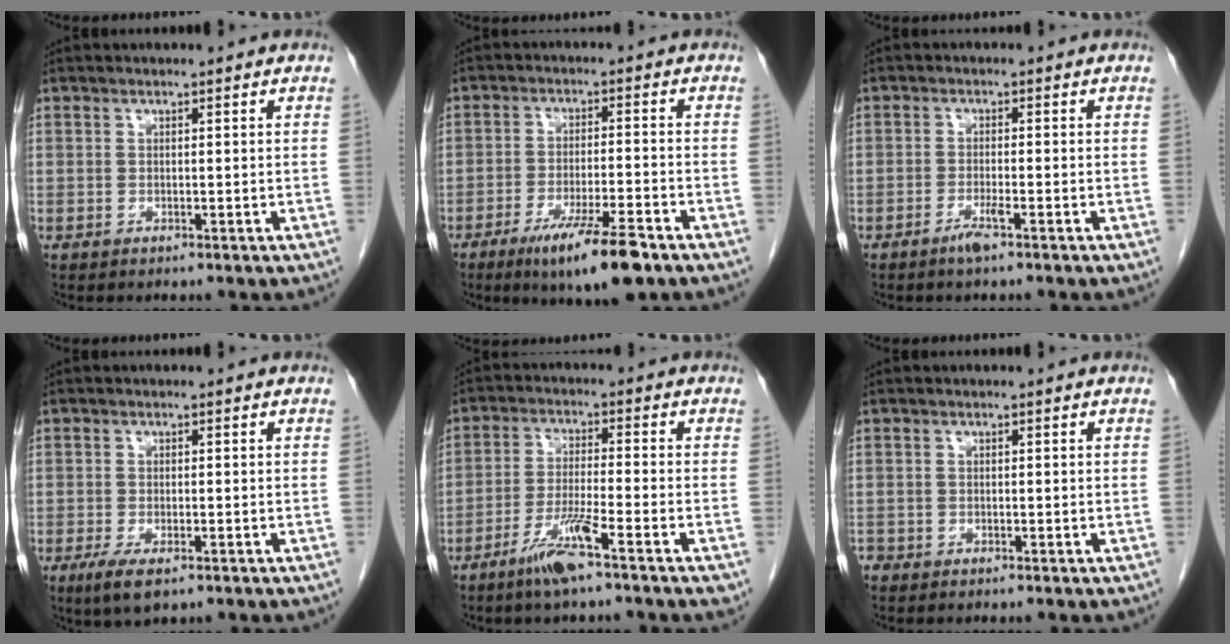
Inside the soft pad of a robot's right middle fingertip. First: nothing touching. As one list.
[{"total": 10.3, "force": [-6.6, 0.9, 7.9], "torque": [-0.138, -0.024, -0.105]}, {"total": 2.4, "force": [-1.6, -0.1, 1.7], "torque": [-0.036, -0.004, -0.031]}, {"total": 4.4, "force": [-2.5, 1.3, 3.4], "torque": [-0.071, -0.012, -0.039]}, {"total": 7.6, "force": [-4.7, -0.3, 6.0], "torque": [-0.117, -0.010, -0.088]}, {"total": 1.1, "force": [-0.8, 0.7, 0.2], "torque": [-0.009, 0.000, -0.014]}]